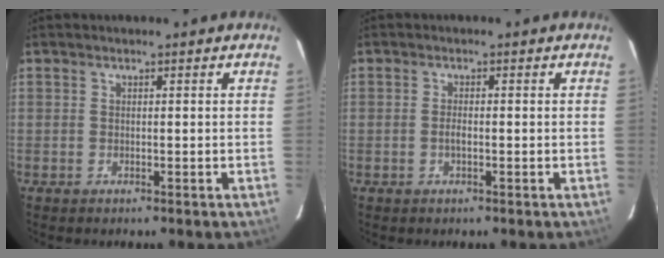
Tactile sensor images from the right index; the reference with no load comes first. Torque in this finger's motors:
{"motor_torque": [0.40, -0.11, 0.16, 0.05]}